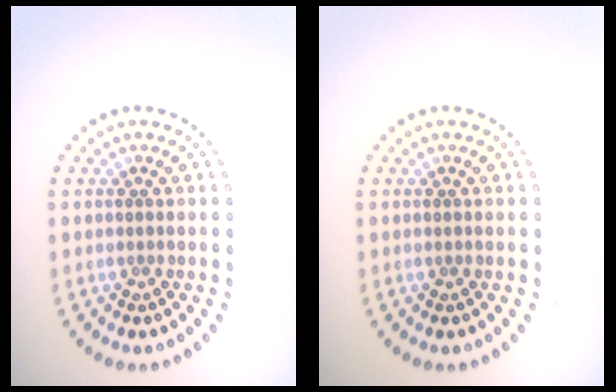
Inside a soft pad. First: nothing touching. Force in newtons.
{"total": 0.0}